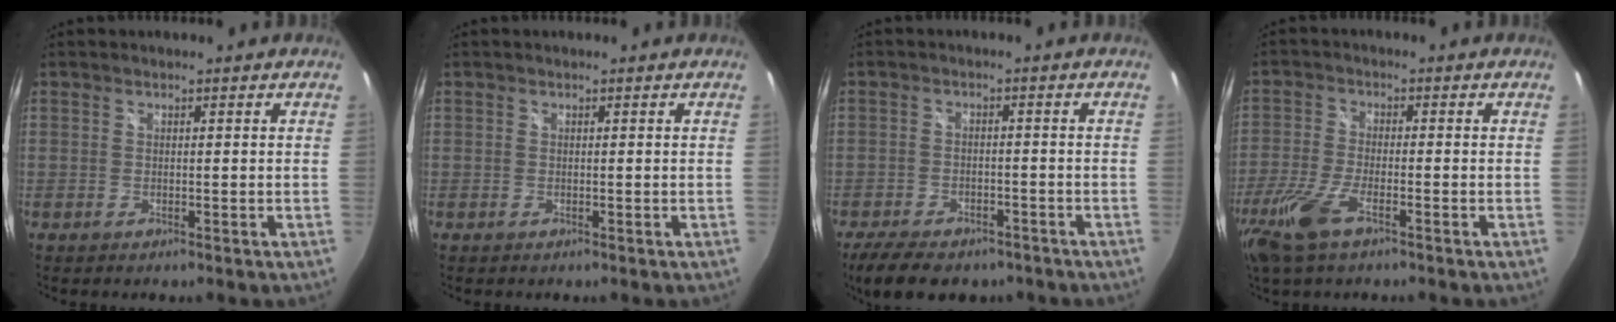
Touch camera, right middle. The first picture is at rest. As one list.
[{"total": 0.0}, {"total": 11.4, "force": [-8.8, 4.9, 5.5], "torque": [-0.123, -0.013, -0.132]}, {"total": 8.8, "force": [-5.3, 2.5, 6.6], "torque": [-0.160, -0.018, -0.107]}]